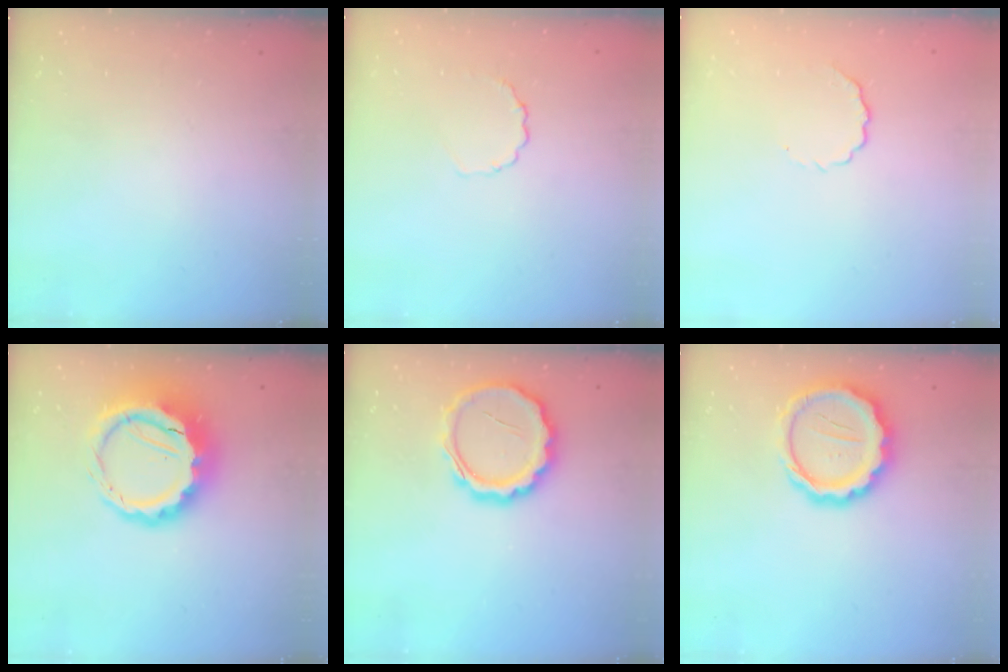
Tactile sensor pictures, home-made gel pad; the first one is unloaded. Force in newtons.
{"total": 2.7, "press": 2.5, "slide": 1.0}
{"total": 4.4, "press": 4.2, "slide": 1.1}
{"total": 12.4, "press": 12.1, "slide": 2.6}
{"total": 12.5, "press": 12.5, "slide": 1.1}
{"total": 13.2, "press": 12.9, "slide": 2.8}